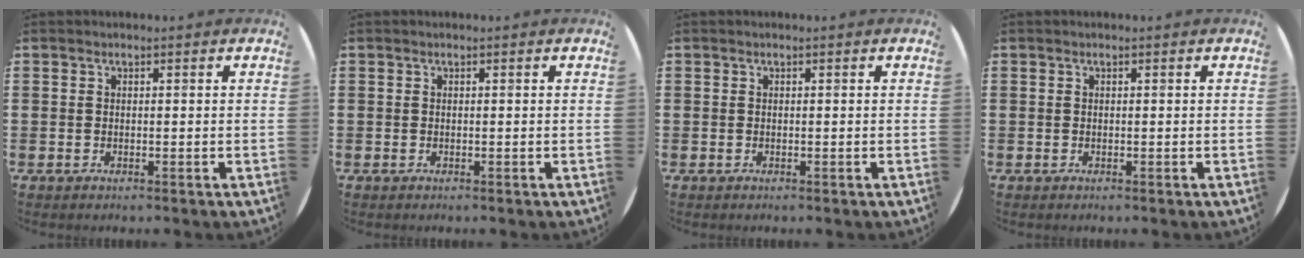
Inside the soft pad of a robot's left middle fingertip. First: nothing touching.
{"total": 0.0}
{"total": 0.0}
{"total": 0.0}